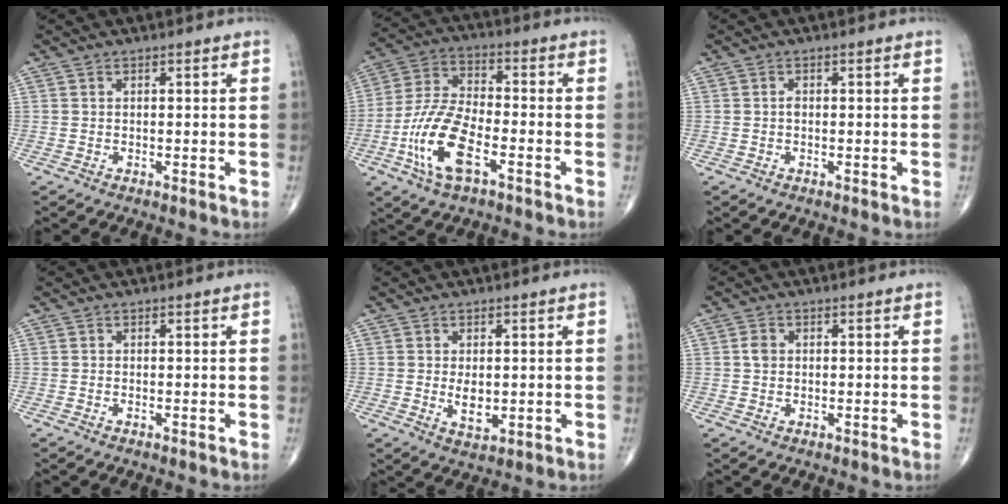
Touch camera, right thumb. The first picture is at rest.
{"total": 13.8, "force": [-5.5, 5.8, 11.3], "torque": [-0.235, 0.025, -0.105]}
{"total": 0.6, "force": [-0.1, 0.4, 0.5], "torque": [-0.007, 0.001, -0.006]}
{"total": 0.0}
{"total": 3.8, "force": [0.0, 2.2, 3.2], "torque": [-0.045, -0.009, 0.006]}
{"total": 1.9, "force": [0.3, 1.5, 1.1], "torque": [-0.019, 0.003, 0.003]}